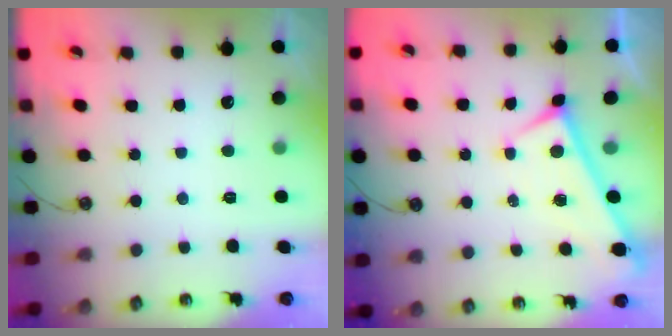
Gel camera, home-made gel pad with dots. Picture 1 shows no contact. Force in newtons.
{"total": 0.0}